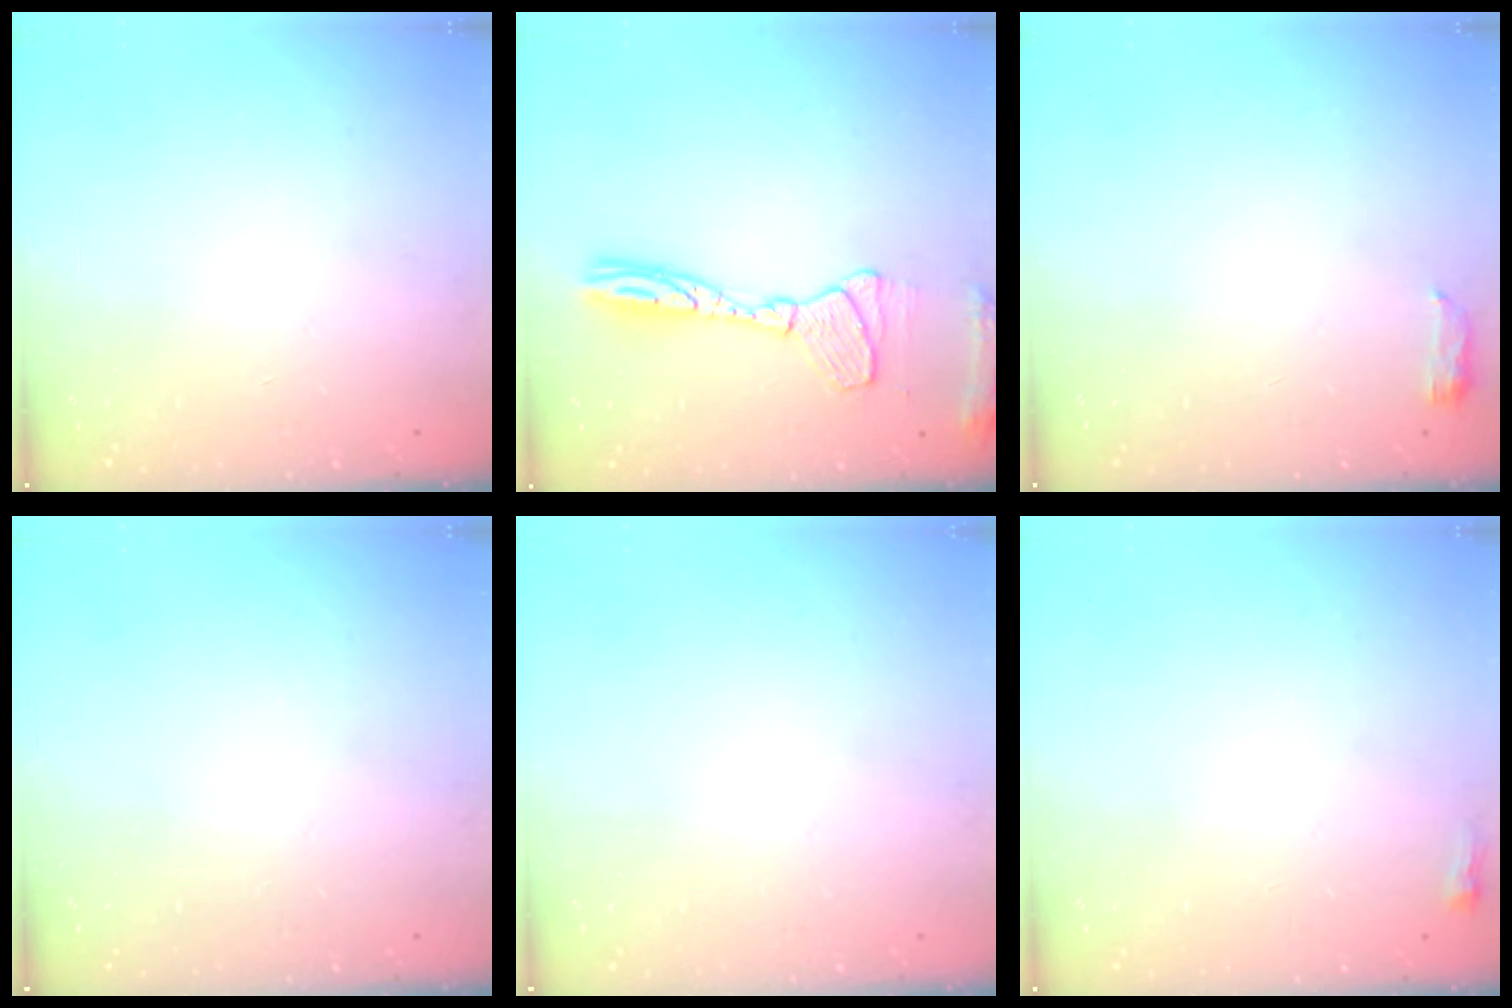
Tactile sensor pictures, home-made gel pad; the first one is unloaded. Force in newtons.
{"total": 14.2, "press": 14.1, "slide": 1.2}
{"total": 3.7, "press": 3.5, "slide": 1.3}
{"total": 0.0}
{"total": 0.0}
{"total": 2.2, "press": 2.2, "slide": 0.6}